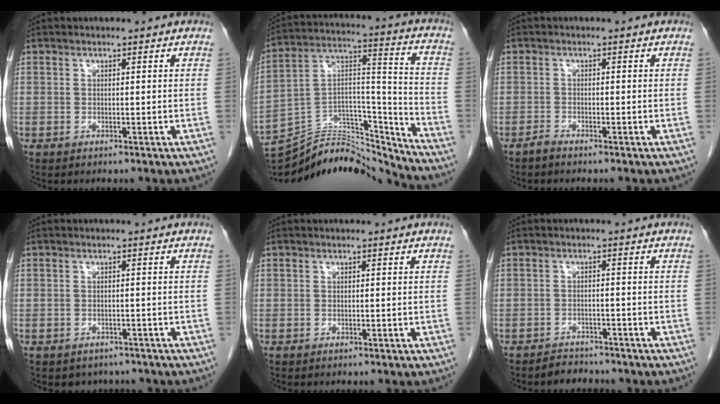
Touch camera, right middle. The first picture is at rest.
{"total": 17.1, "force": [-16.8, 1.6, 3.0], "torque": [-0.051, 0.038, -0.284]}
{"total": 0.9, "force": [-0.8, 0.0, 0.3], "torque": [-0.011, -0.001, -0.017]}
{"total": 3.6, "force": [-3.1, 1.9, 0.3], "torque": [-0.002, 0.007, -0.037]}
{"total": 0.0}
{"total": 2.8, "force": [-2.5, 1.1, -0.2], "torque": [-0.003, 0.000, -0.039]}